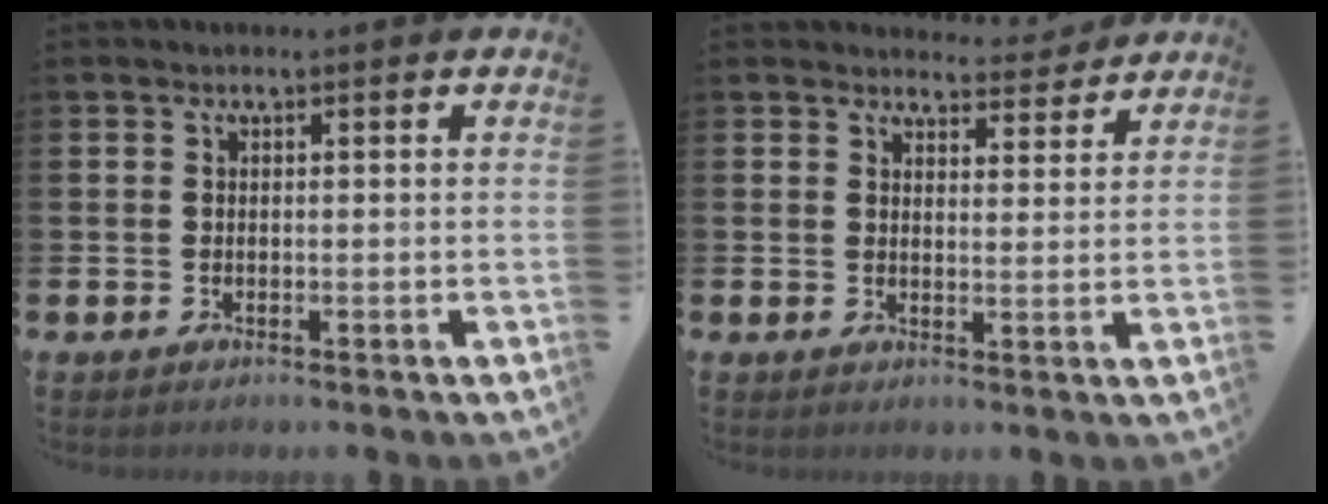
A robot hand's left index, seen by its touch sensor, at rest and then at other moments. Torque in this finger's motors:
{"motor_torque": [0.35, -0.26, -0.06, -0.04]}